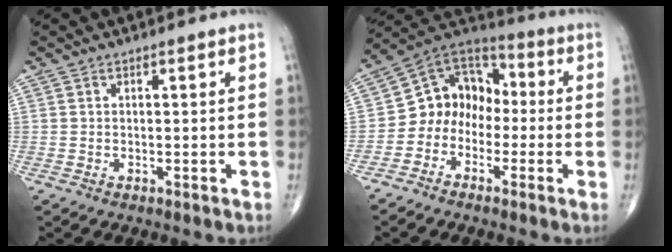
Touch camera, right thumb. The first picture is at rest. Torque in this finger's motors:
{"motor_torque": [0.13, 0.13, 0.32, 0.14, 0.11]}